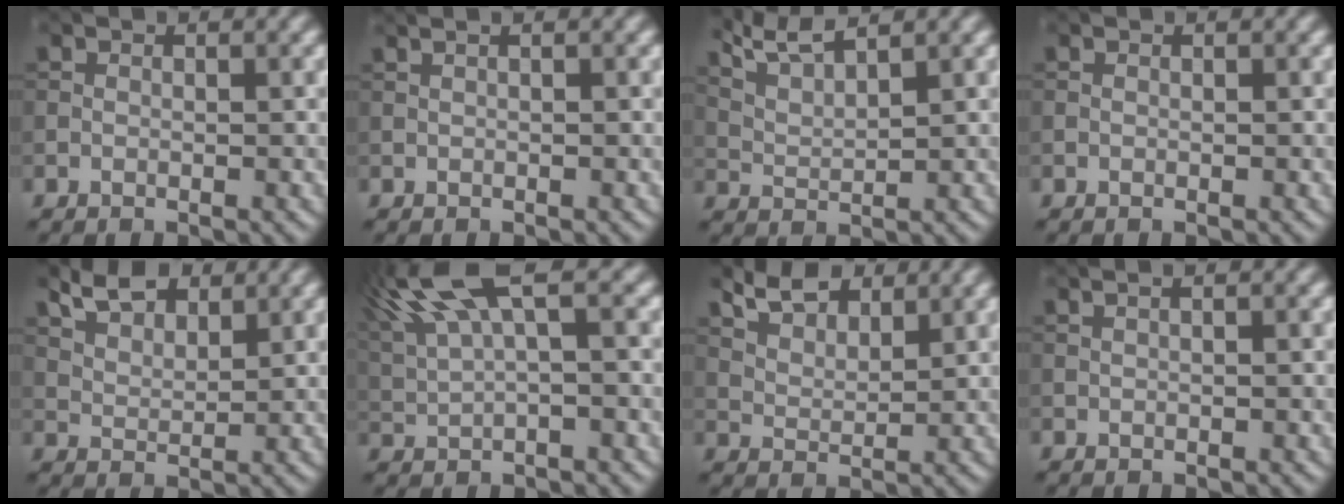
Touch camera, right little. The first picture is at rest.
{"total": 2.5, "force": [1.4, 1.3, 1.7], "torque": [-0.011, 0.015, -0.006]}
{"total": 4.5, "force": [3.6, 0.8, 2.5], "torque": [-0.051, 0.010, 0.067]}
{"total": 0.0}
{"total": 4.9, "force": [3.4, 2.3, 2.7], "torque": [-0.051, 0.007, 0.059]}
{"total": 9.8, "force": [5.2, 2.9, 7.7], "torque": [-0.187, 0.023, 0.102]}
{"total": 5.1, "force": [4.0, 2.1, 2.4], "torque": [-0.050, -0.002, 0.074]}
{"total": 3.4, "force": [1.8, 1.7, 2.2], "torque": [-0.019, 0.025, 0.000]}